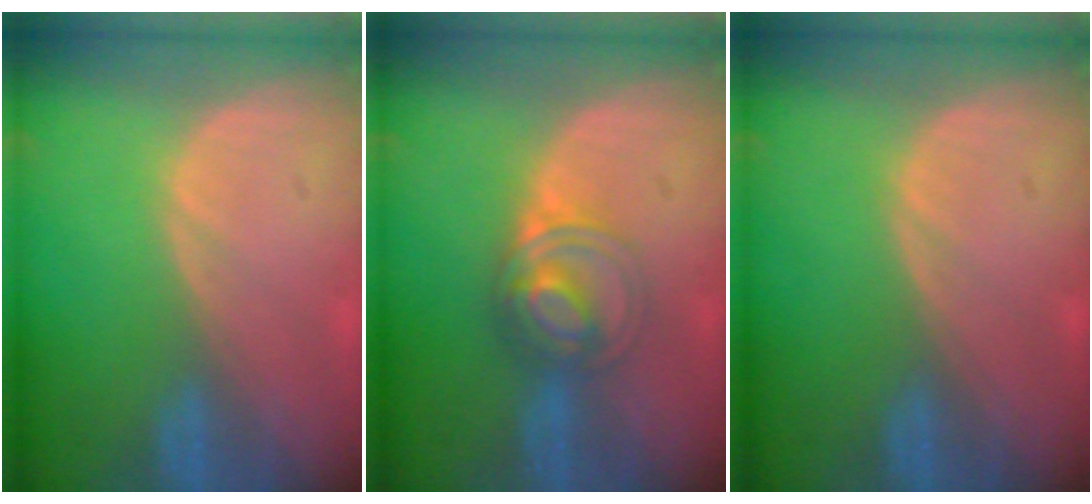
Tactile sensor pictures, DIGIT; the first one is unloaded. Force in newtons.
{"total": 5.9, "press": 5.4, "slide": 2.4}
{"total": 0.0}